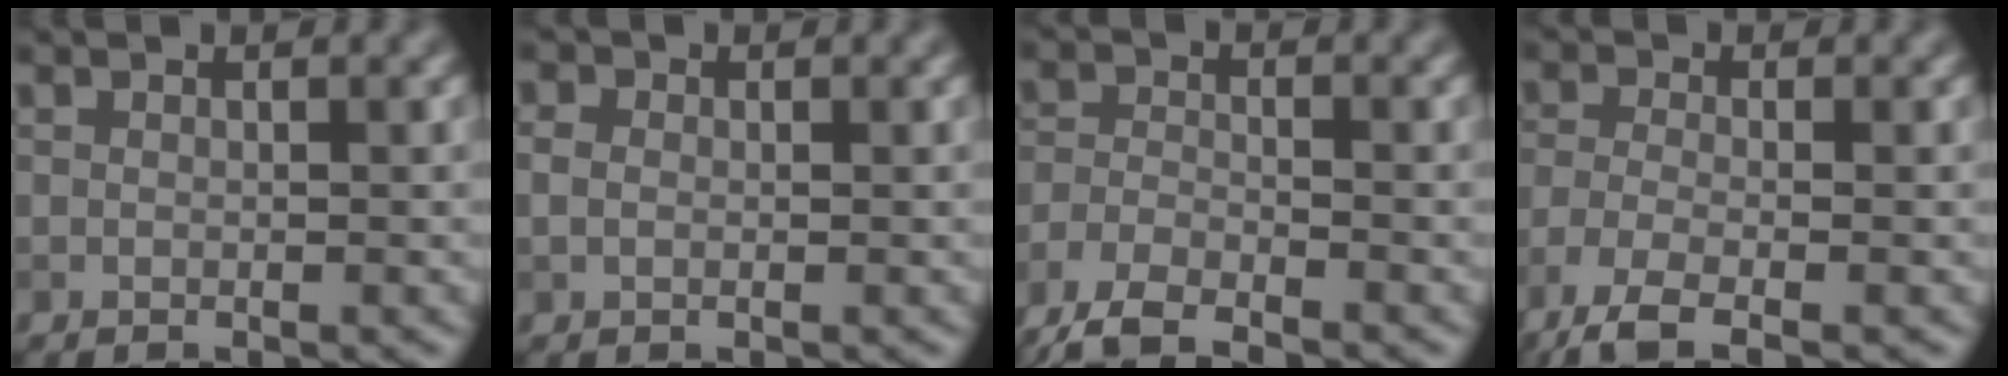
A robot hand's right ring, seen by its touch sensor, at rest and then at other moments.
{"total": 1.2, "force": [0.0, 0.9, 0.7], "torque": [-0.013, 0.002, -0.003]}
{"total": 5.3, "force": [-4.4, 1.4, 2.6], "torque": [-0.051, -0.009, -0.096]}
{"total": 5.0, "force": [-3.2, 1.4, 3.5], "torque": [-0.077, -0.012, -0.077]}